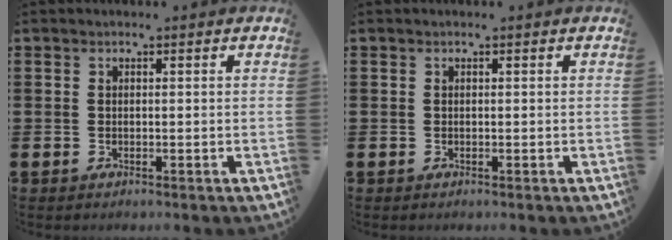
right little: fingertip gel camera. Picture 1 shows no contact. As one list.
[{"total": 0.0}]